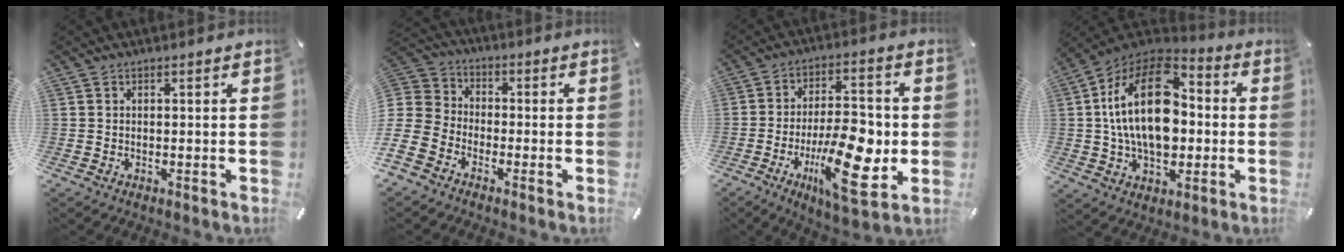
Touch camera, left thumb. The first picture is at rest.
{"total": 10.4, "force": [-5.9, 7.7, 3.8], "torque": [-0.101, 0.031, -0.116]}
{"total": 20.4, "force": [-5.6, 8.8, 17.6], "torque": [-0.278, 0.000, -0.085]}
{"total": 22.4, "force": [1.4, 14.3, 17.3], "torque": [-0.328, 0.007, 0.023]}